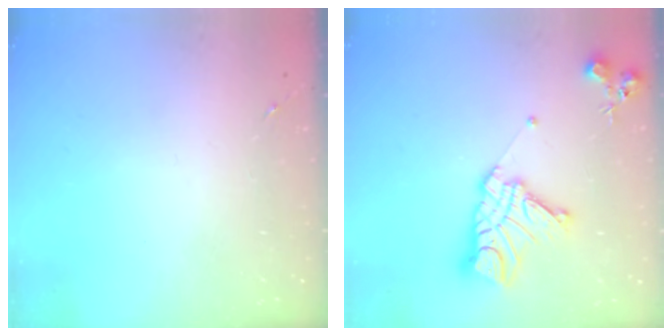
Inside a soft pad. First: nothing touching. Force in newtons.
{"total": 16.1, "press": 16.0, "slide": 1.6}